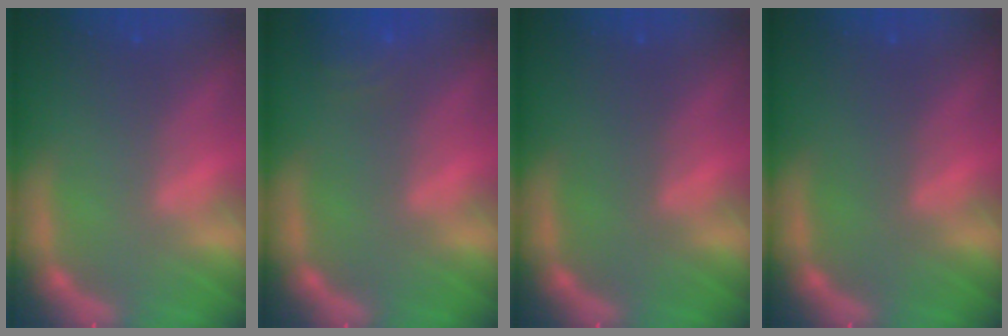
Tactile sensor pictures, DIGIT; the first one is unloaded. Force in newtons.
{"total": 3.0}
{"total": 0.0}
{"total": 0.0}